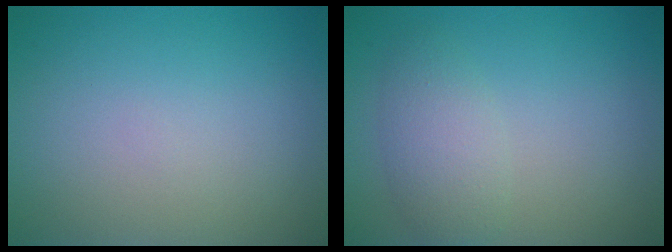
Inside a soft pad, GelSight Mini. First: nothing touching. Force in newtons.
{"total": 2.9, "press": 2.9, "slide": 0.1}